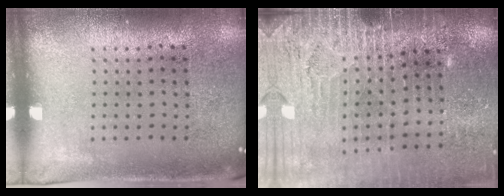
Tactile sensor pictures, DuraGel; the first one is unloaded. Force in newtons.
{"total": 3.2, "press": 3.1, "slide": 0.6}